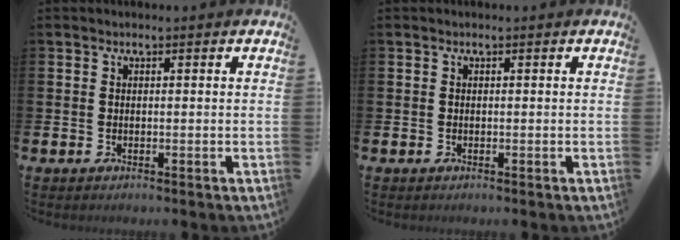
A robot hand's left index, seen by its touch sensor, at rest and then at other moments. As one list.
[{"total": 0.0}]